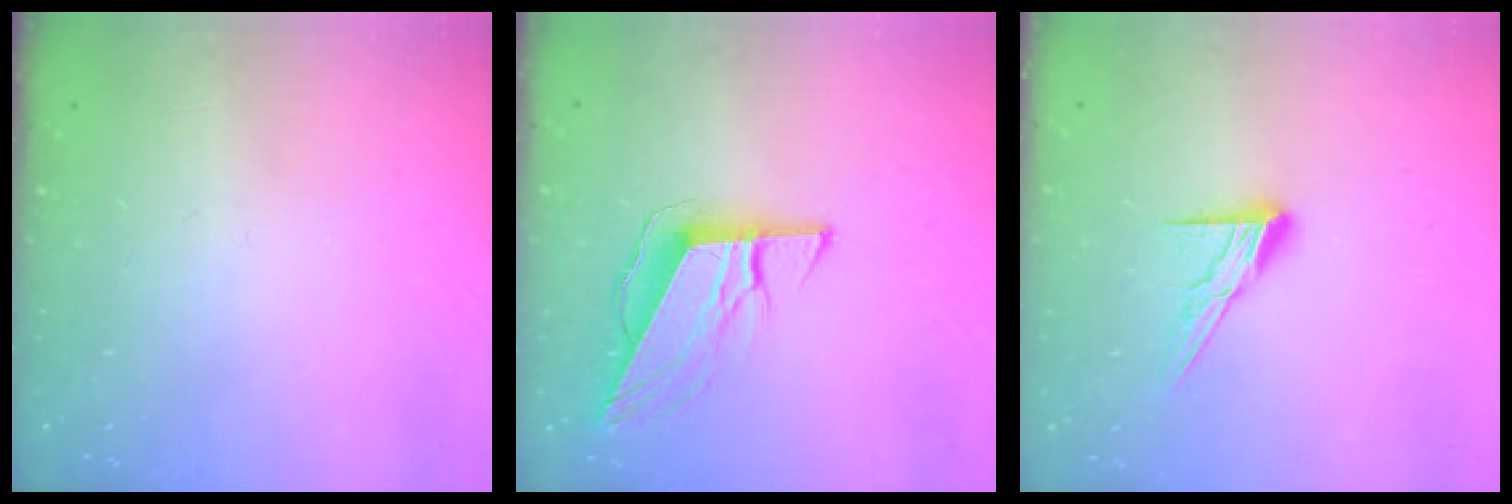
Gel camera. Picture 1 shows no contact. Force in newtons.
{"total": 10.0, "press": 9.7, "slide": 2.5}
{"total": 9.8, "press": 9.8, "slide": 0.5}